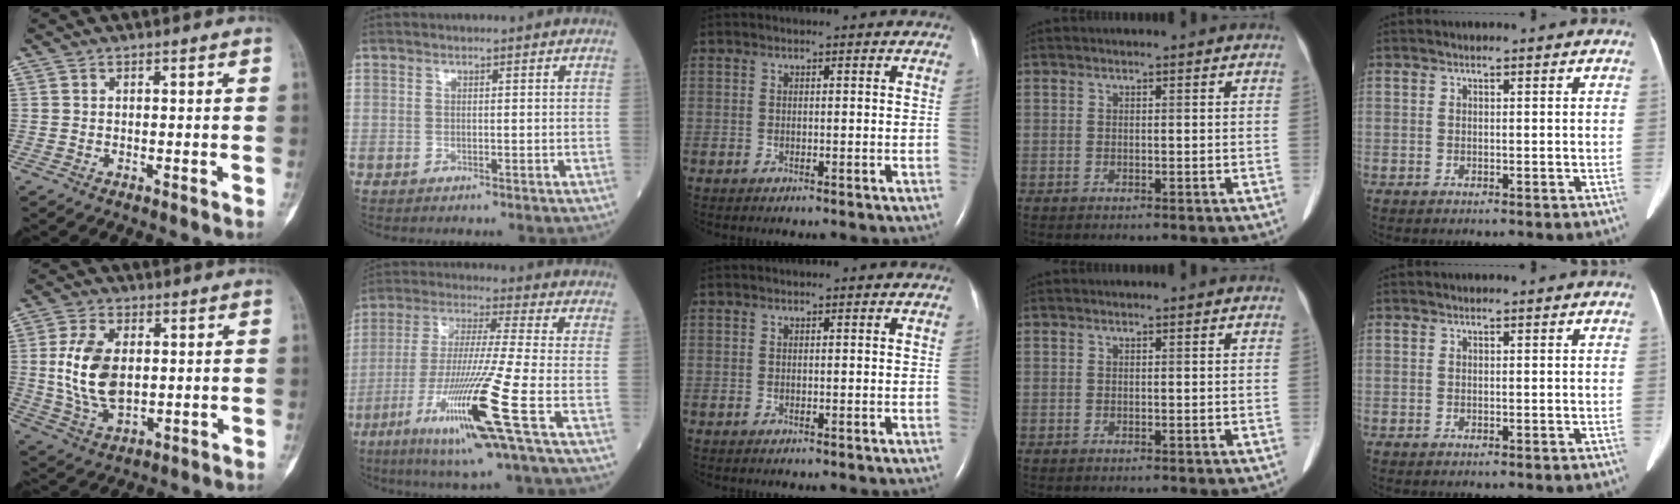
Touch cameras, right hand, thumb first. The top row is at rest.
{"thumb": {"total": 12.3, "force": [0.9, 7.3, 9.8], "torque": [-0.188, -0.007, 0.025]}, "index": {"total": 16.2, "force": [-6.5, -1.6, 14.8], "torque": [-0.302, -0.035, -0.124]}}